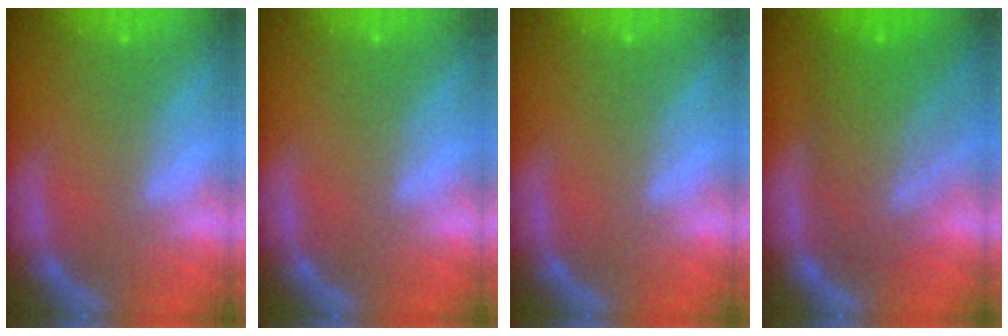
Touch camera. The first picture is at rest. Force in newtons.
{"total": 0.0}
{"total": 0.0}
{"total": 8.5}